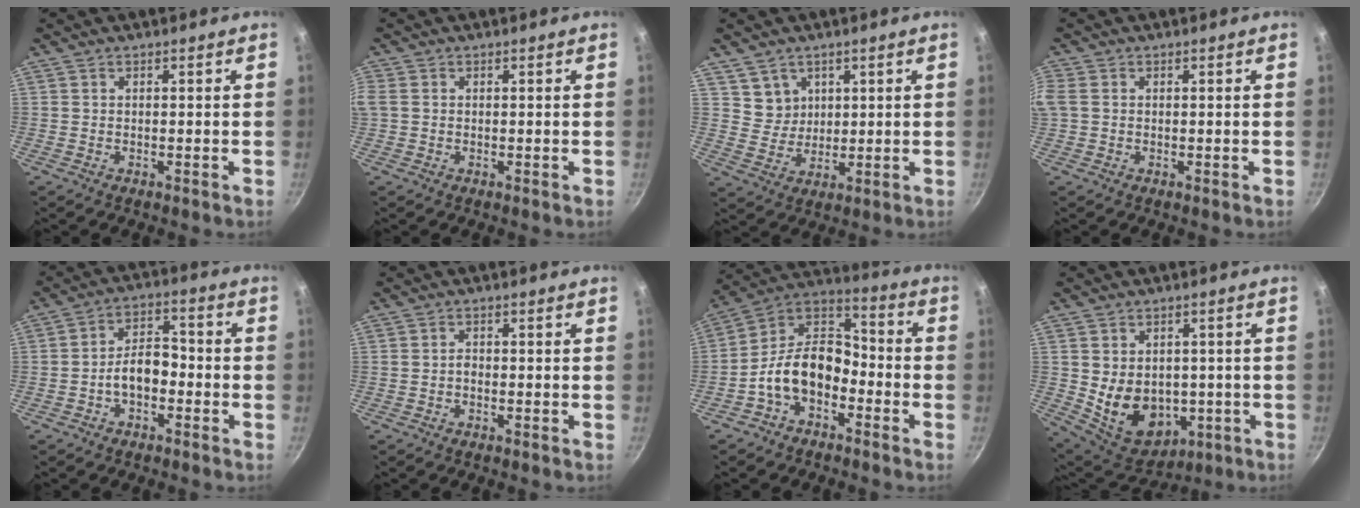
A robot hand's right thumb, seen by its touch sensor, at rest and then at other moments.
{"total": 2.6, "force": [0.3, 2.0, 1.7], "torque": [-0.039, 0.004, 0.004]}
{"total": 5.2, "force": [2.5, 4.5, 0.9], "torque": [0.007, -0.009, 0.052]}
{"total": 3.5, "force": [0.4, 2.7, 2.2], "torque": [-0.052, 0.005, 0.005]}
{"total": 7.0, "force": [-2.4, 4.3, 5.0], "torque": [-0.058, 0.039, -0.046]}
{"total": 1.1, "force": [-0.4, 0.8, 0.7], "torque": [-0.007, 0.010, -0.007]}
{"total": 13.4, "force": [-5.3, 8.8, 8.7], "torque": [-0.126, 0.072, -0.120]}
{"total": 12.9, "force": [-1.1, 9.9, 8.1], "torque": [-0.103, -0.016, 0.016]}